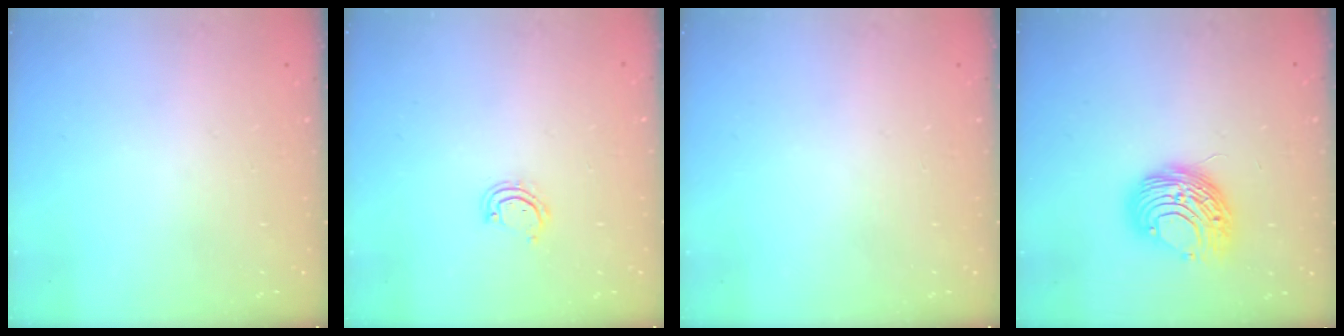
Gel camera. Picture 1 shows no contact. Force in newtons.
{"total": 3.8, "press": 3.8, "slide": 0.2}
{"total": 0.0}
{"total": 10.1, "press": 10.1, "slide": 0.8}